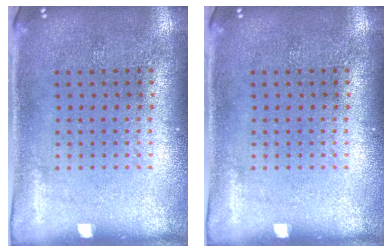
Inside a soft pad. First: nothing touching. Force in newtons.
{"total": 0.0}